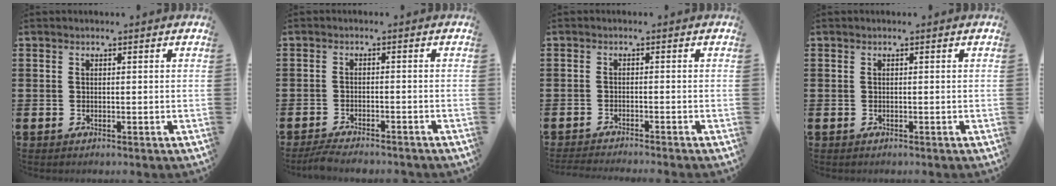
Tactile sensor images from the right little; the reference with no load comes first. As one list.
[{"total": 2.4, "force": [-2.3, 0.2, 0.7], "torque": [-0.013, 0.006, -0.047]}, {"total": 1.3, "force": [-1.3, -0.3, 0.2], "torque": [-0.002, 0.000, -0.025]}, {"total": 0.0}]